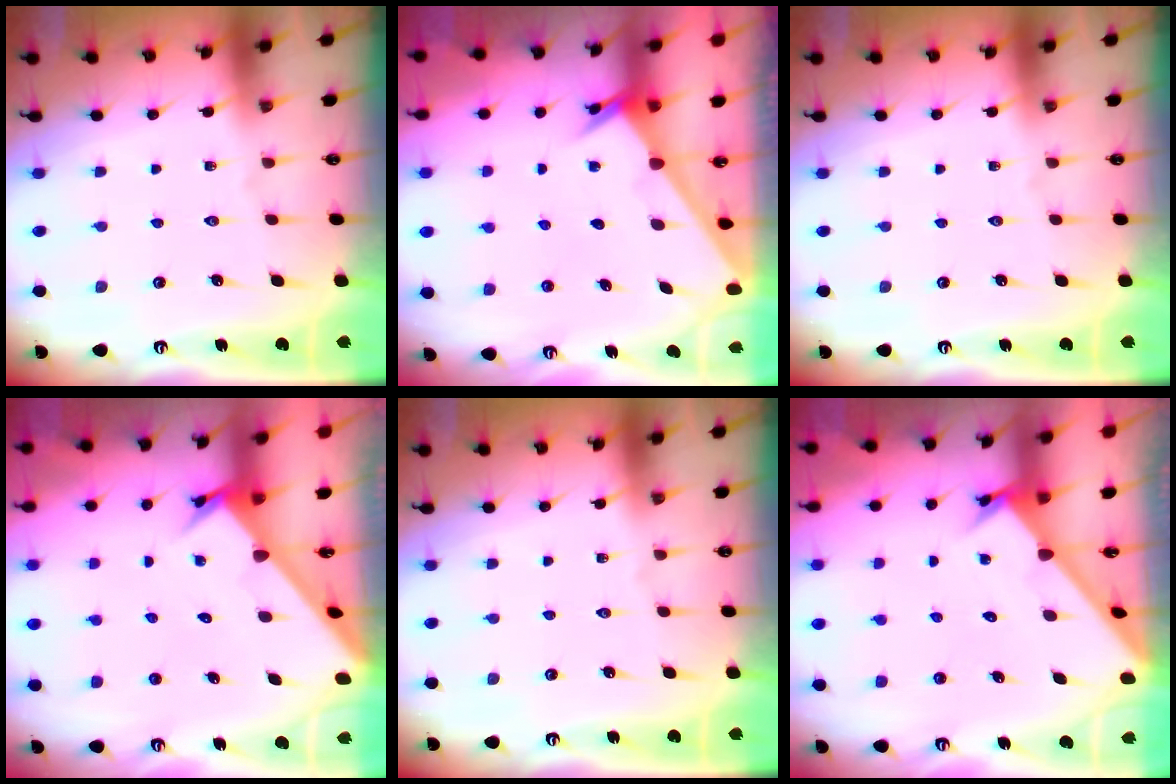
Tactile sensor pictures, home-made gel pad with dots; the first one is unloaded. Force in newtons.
{"total": 2.4, "press": 2.4, "slide": 0.2}
{"total": 0.0}
{"total": 2.8, "press": 2.8, "slide": 0.3}
{"total": 0.0}
{"total": 2.3, "press": 2.3, "slide": 0.0}